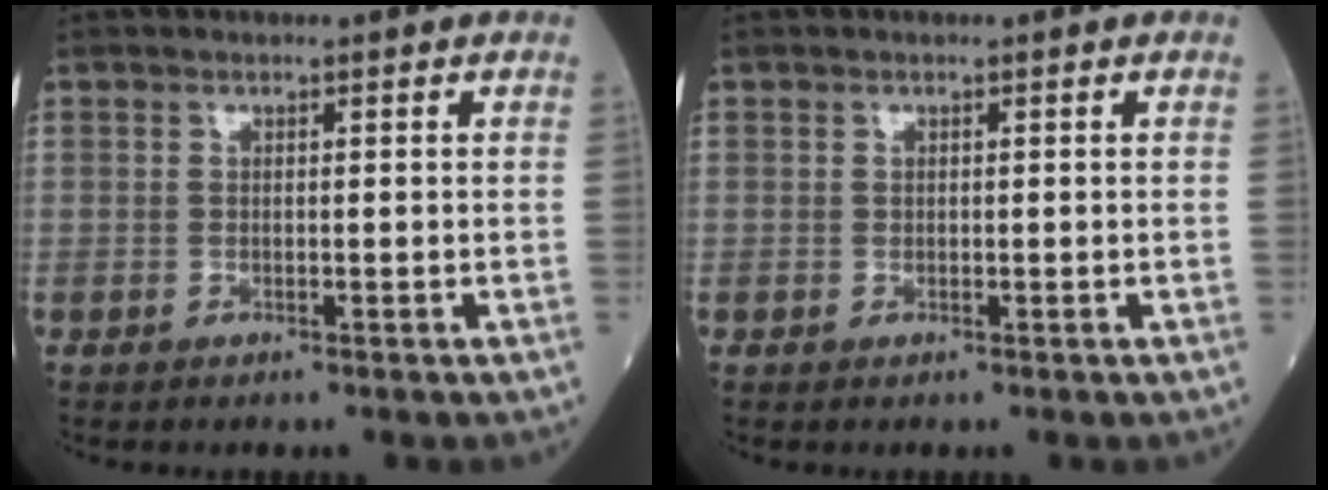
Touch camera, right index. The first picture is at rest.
{"total": 0.0}